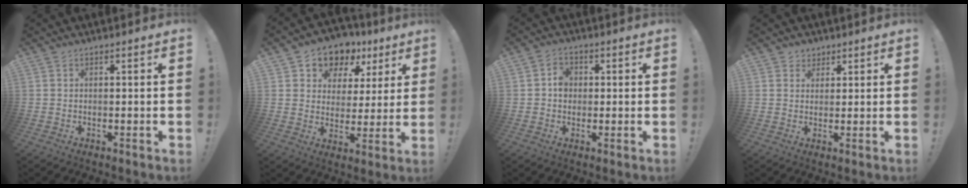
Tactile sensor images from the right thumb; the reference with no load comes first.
{"total": 10.4, "force": [6.8, 7.1, 3.4], "torque": [-0.054, -0.050, 0.127]}
{"total": 4.6, "force": [0.0, 4.0, 2.4], "torque": [-0.029, 0.005, -0.003]}
{"total": 3.3, "force": [1.9, 2.7, 0.3], "torque": [0.007, -0.010, 0.033]}